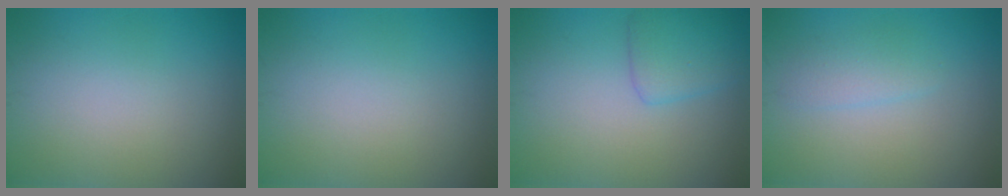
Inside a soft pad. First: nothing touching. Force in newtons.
{"total": 0.0}
{"total": 2.7, "press": 2.7, "slide": 0.1}
{"total": 1.8, "press": 1.8, "slide": 0.0}